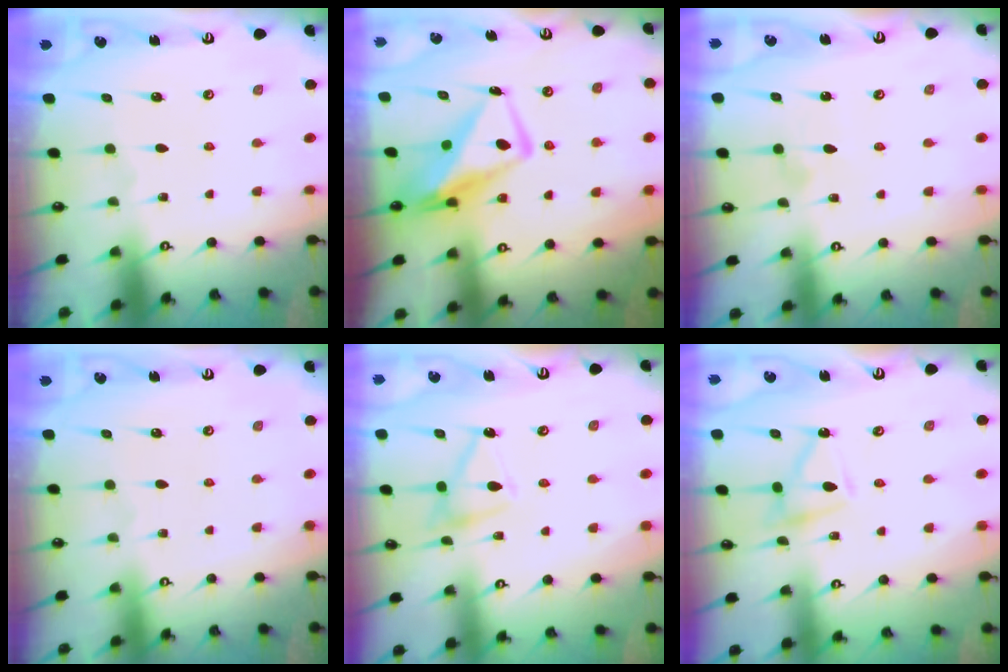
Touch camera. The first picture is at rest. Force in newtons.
{"total": 10.8, "press": 10.8, "slide": 1.2}
{"total": 5.2, "press": 5.2, "slide": 0.3}
{"total": 4.0, "press": 4.0, "slide": 0.1}
{"total": 12.8, "press": 12.8, "slide": 0.5}
{"total": 9.5, "press": 9.5, "slide": 0.3}